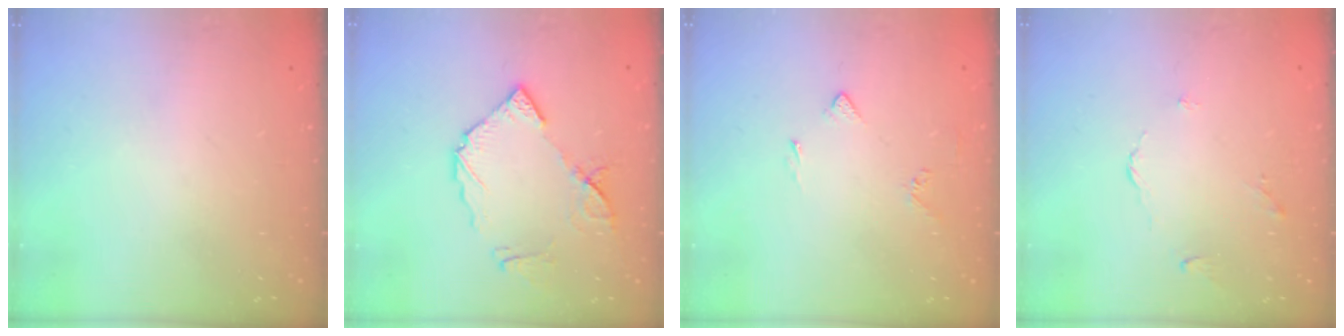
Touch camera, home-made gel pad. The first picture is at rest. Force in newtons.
{"total": 11.1, "press": 11.0, "slide": 1.3}
{"total": 3.6, "press": 3.6, "slide": 0.5}
{"total": 3.0, "press": 3.0, "slide": 0.5}